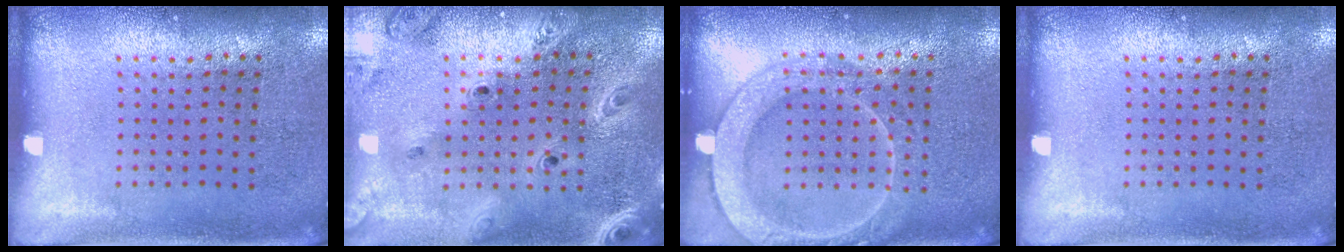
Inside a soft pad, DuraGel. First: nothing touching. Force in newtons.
{"total": 2.8, "press": 2.3, "slide": 1.5}
{"total": 3.6, "press": 3.5, "slide": 0.6}
{"total": 0.0}